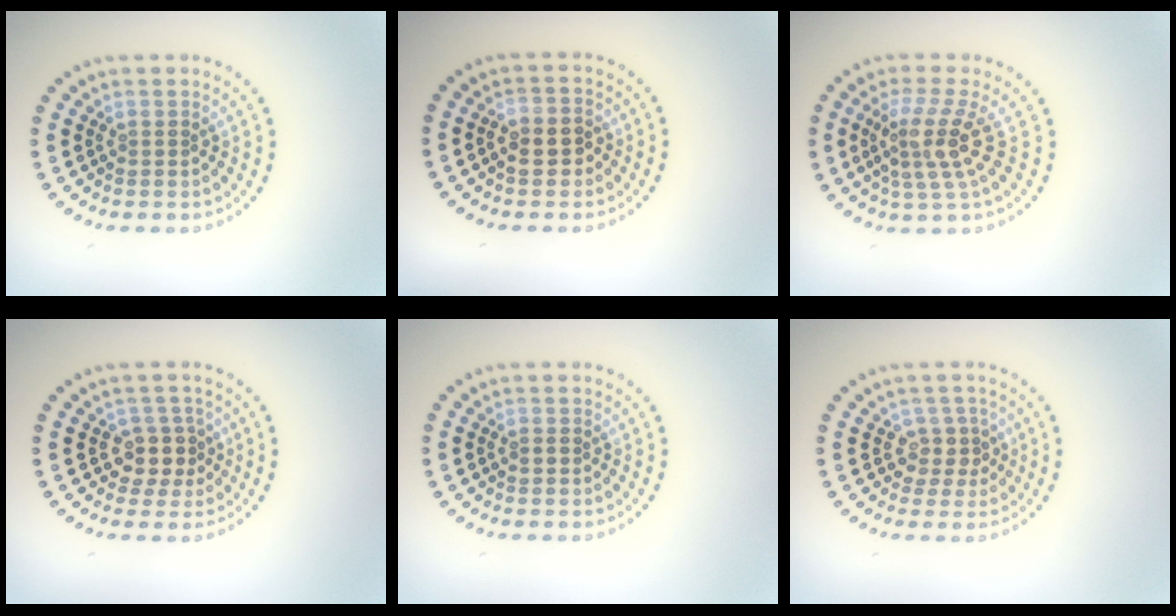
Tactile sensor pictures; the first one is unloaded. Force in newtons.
{"total": 2.6, "press": 2.6, "slide": 0.6}
{"total": 4.0, "press": 2.9, "slide": 2.8}
{"total": 2.6, "press": 2.2, "slide": 1.4}
{"total": 1.0, "press": 1.0, "slide": 0.2}
{"total": 2.2, "press": 1.8, "slide": 1.2}